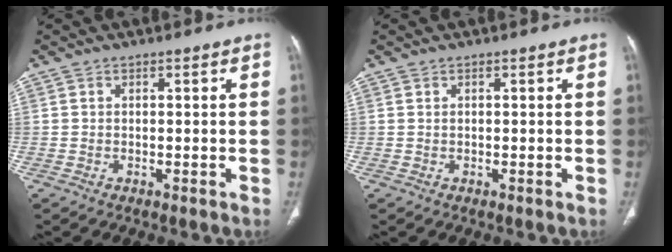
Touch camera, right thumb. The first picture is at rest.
{"total": 0.0}